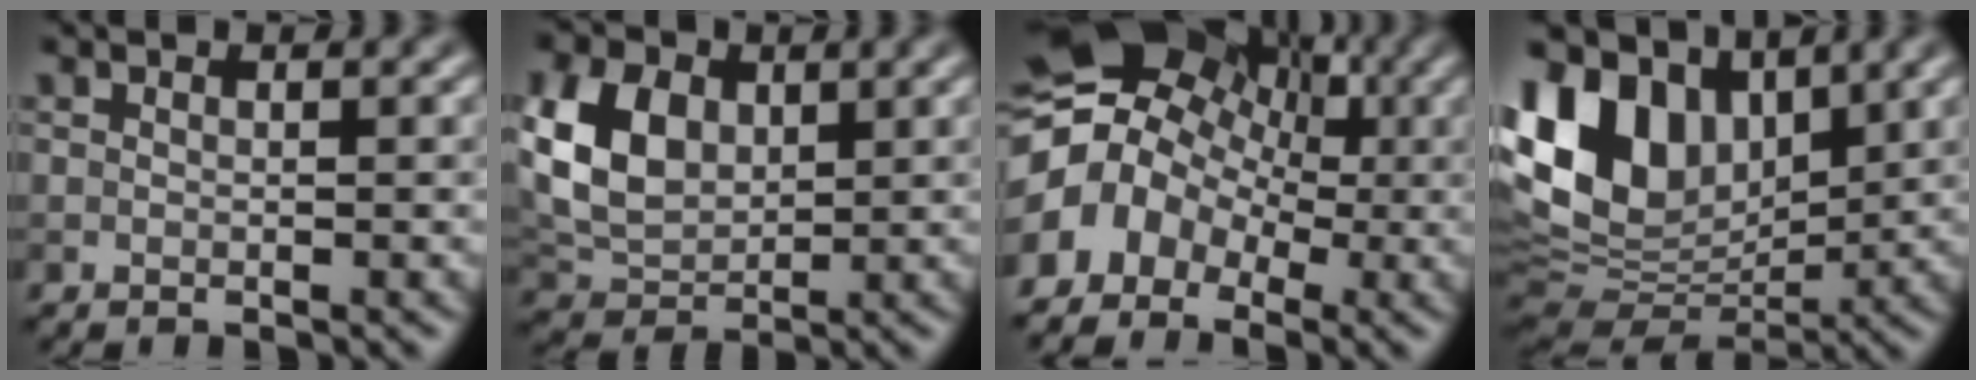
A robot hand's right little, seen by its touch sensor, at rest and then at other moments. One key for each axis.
{"total": 6.6, "fx": 1.4, "fy": 4.7, "fz": 4.4, "tx": -0.101, "ty": 0.005, "tz": 0.025}
{"total": 8.6, "fx": -0.8, "fy": 7.0, "fz": 5.0, "tx": -0.066, "ty": 0.016, "tz": -0.026}
{"total": 12.4, "fx": 5.1, "fy": 8.1, "fz": 8.0, "tx": -0.177, "ty": 0.016, "tz": 0.091}